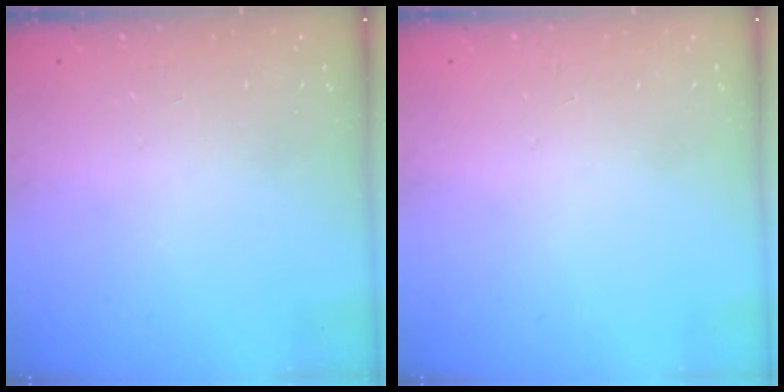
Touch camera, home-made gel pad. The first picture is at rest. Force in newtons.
{"total": 0.0}